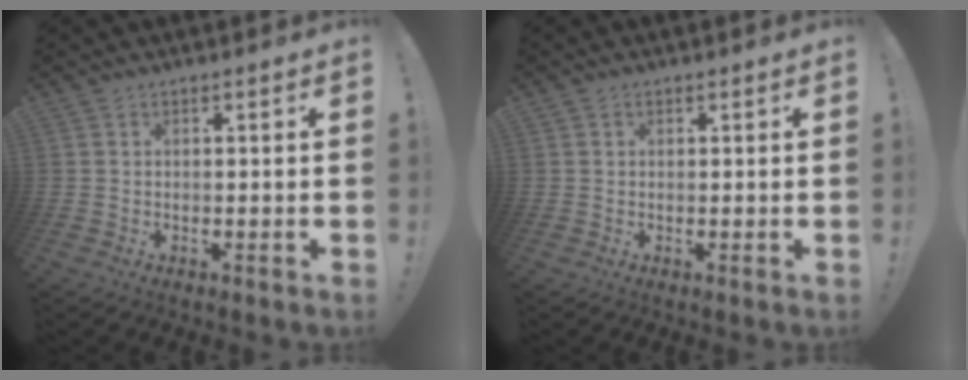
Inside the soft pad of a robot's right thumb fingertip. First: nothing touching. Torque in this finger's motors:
{"motor_torque": [-0.12, 0.03, 0.06, 0.00, 0.04]}